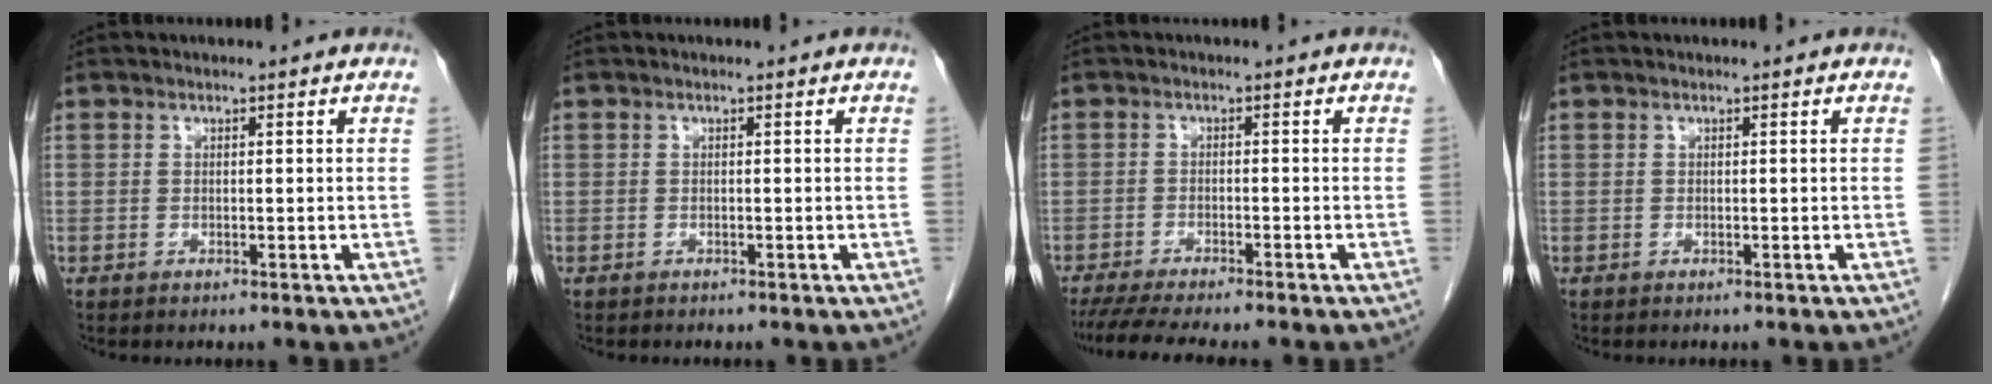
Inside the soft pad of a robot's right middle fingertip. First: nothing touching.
{"total": 0.0}
{"total": 9.0, "force": [-7.7, 0.1, 4.6], "torque": [-0.060, -0.017, -0.119]}
{"total": 0.0}